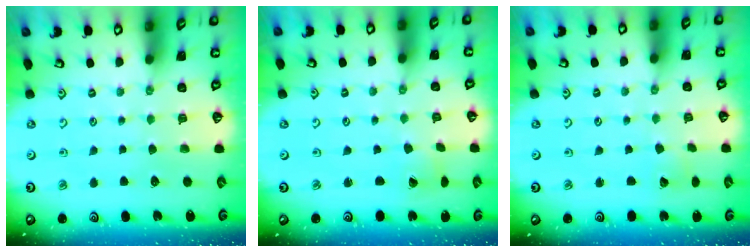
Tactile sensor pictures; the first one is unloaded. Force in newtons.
{"total": 3.5, "press": 3.4, "slide": 0.3}
{"total": 2.4, "press": 2.4, "slide": 0.2}